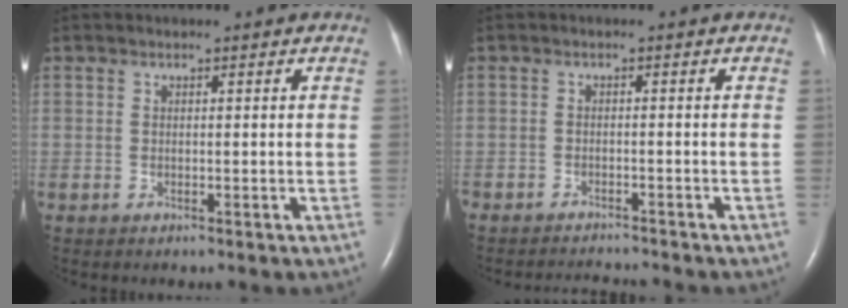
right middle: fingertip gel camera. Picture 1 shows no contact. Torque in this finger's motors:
{"motor_torque": [-0.12, 0.17, -0.06, -0.01]}